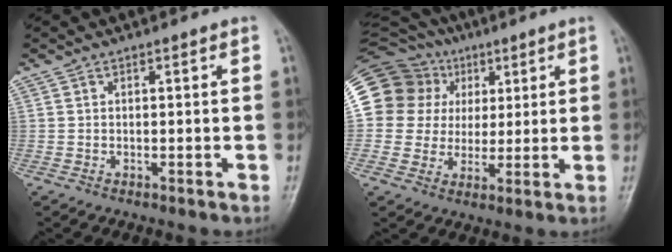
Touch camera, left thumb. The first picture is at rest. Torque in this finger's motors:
{"motor_torque": [0.36, 0.42, 0.05, -0.25, 0.02]}